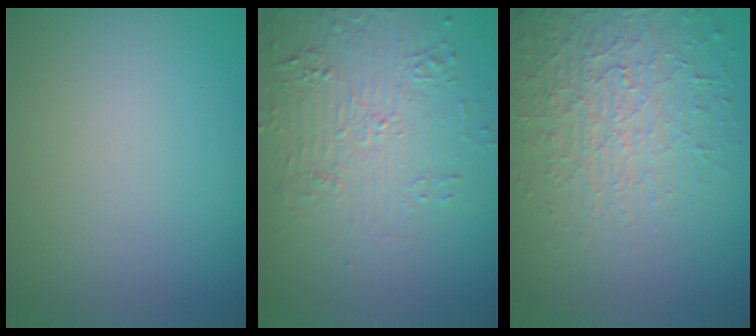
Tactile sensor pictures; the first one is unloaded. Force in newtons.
{"total": 5.0, "press": 3.5, "slide": 3.5}
{"total": 5.5, "press": 4.5, "slide": 3.2}